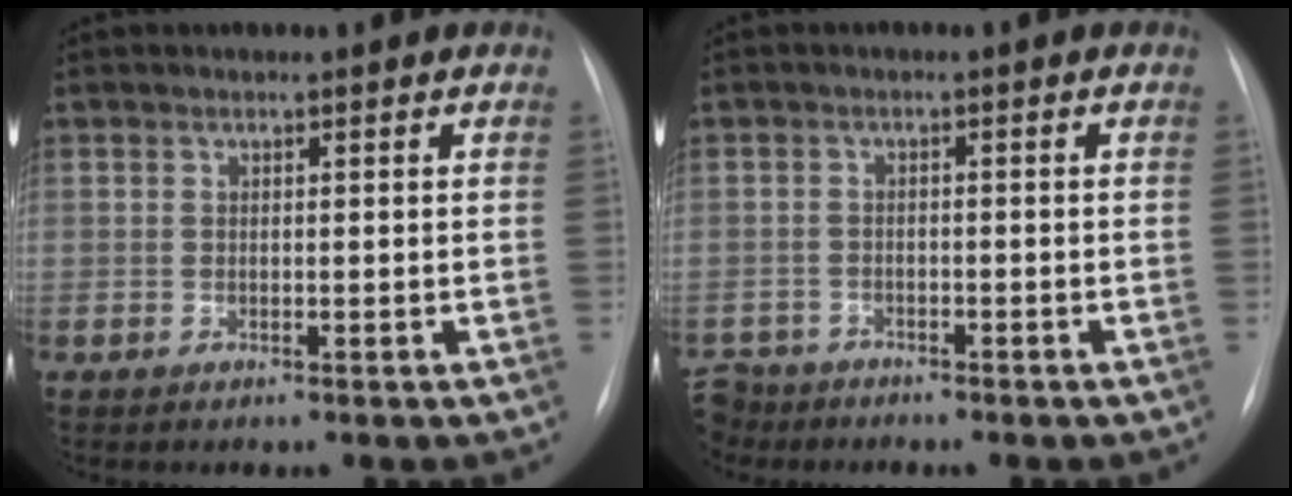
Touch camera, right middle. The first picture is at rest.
{"total": 5.1, "force": [-4.5, 2.4, 0.1], "torque": [-0.003, -0.007, -0.083]}